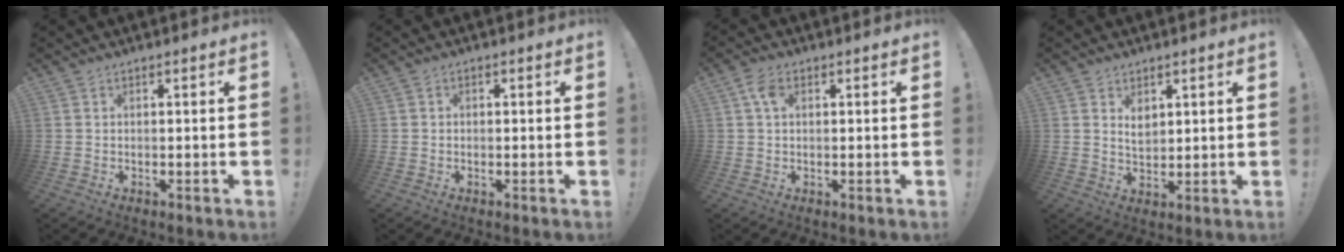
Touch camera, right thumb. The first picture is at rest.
{"total": 0.8, "force": [-0.4, 0.7, 0.3], "torque": [-0.009, 0.003, -0.006]}
{"total": 4.2, "force": [1.2, 2.4, 3.2], "torque": [-0.058, 0.006, 0.022]}
{"total": 4.5, "force": [2.4, 3.2, 2.0], "torque": [-0.025, -0.012, 0.041]}